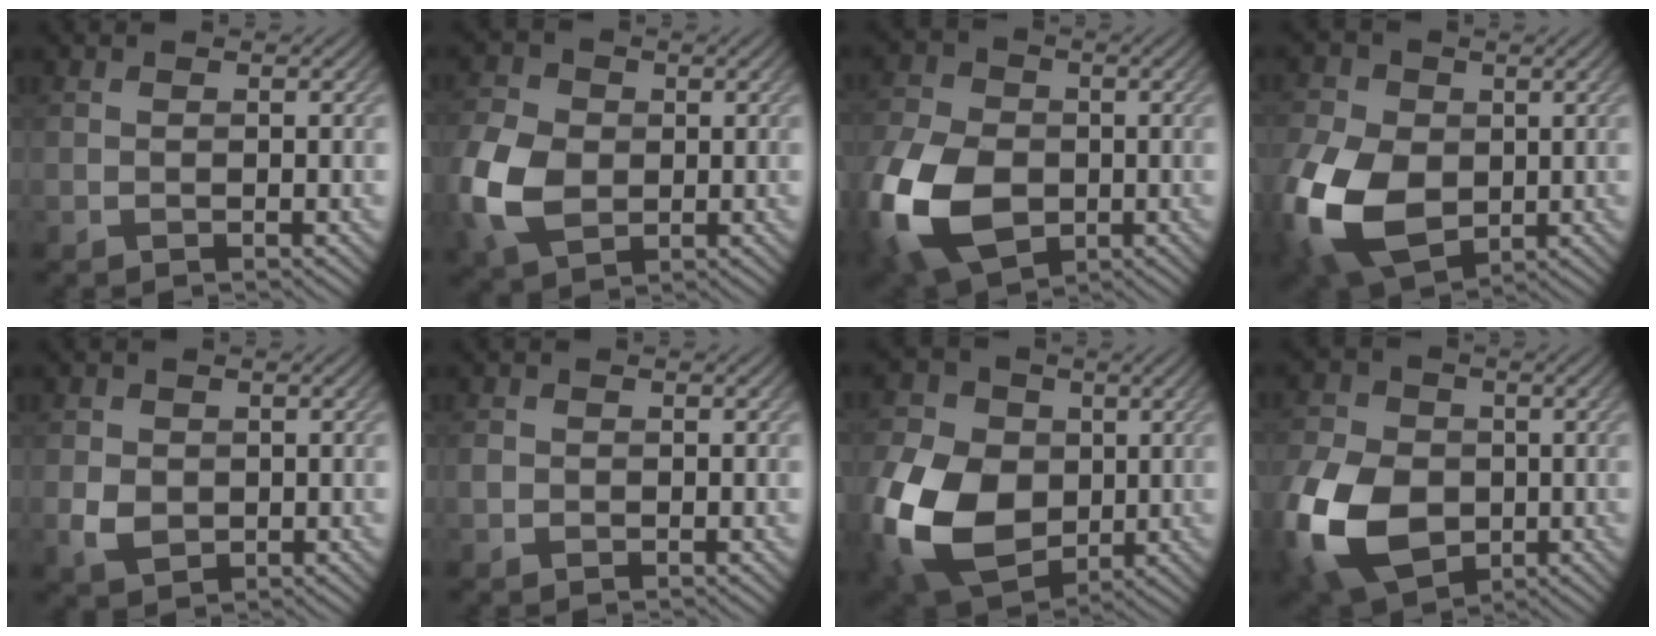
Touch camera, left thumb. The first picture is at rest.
{"total": 9.9, "force": [-1.3, 7.4, 6.5], "torque": [-0.190, -0.009, -0.035]}
{"total": 15.4, "force": [-4.3, 10.5, 10.4], "torque": [-0.278, -0.036, -0.083]}
{"total": 14.8, "force": [-2.8, 10.3, 10.3], "torque": [-0.270, -0.018, -0.059]}
{"total": 3.2, "force": [-0.2, 2.7, 1.7], "torque": [-0.038, -0.005, -0.004]}
{"total": 1.0, "force": [-0.2, 0.9, 0.4], "torque": [-0.008, -0.003, -0.007]}
{"total": 16.2, "force": [-2.5, 12.0, 10.6], "torque": [-0.283, -0.016, -0.050]}
{"total": 15.6, "force": [-4.2, 11.0, 10.3], "torque": [-0.273, -0.029, -0.088]}